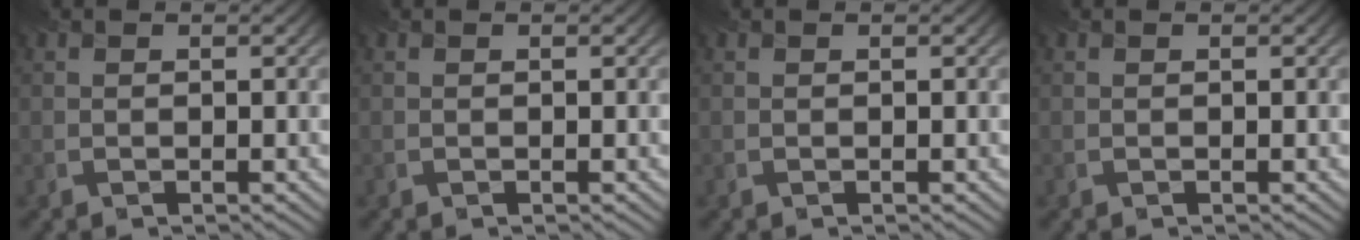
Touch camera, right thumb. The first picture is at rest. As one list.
[{"total": 0.0}, {"total": 0.0}, {"total": 0.0}]